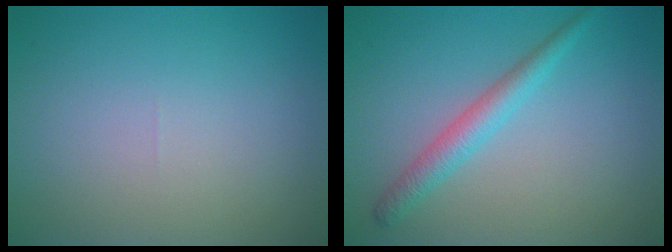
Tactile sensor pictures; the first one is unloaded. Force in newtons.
{"total": 2.5, "press": 2.5, "slide": 0.0}